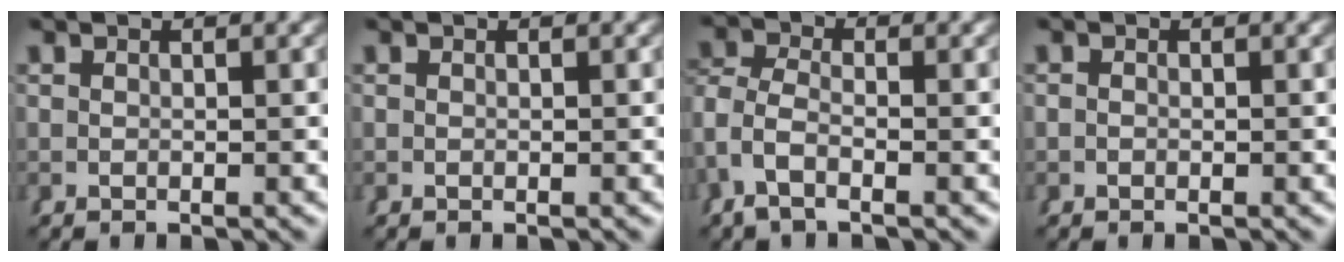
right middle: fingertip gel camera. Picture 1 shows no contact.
{"total": 0.0}
{"total": 3.6, "force": [-0.9, 2.6, 2.4], "torque": [-0.076, -0.017, -0.012]}
{"total": 0.0}